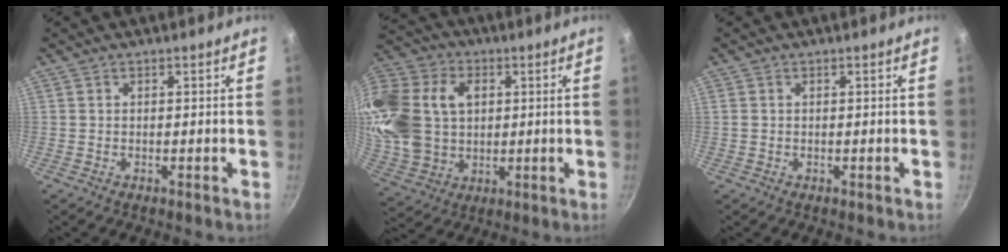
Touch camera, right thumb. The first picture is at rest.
{"total": 23.7, "force": [4.5, 17.7, 15.2], "torque": [-0.319, 0.019, 0.091]}
{"total": 0.8, "force": [0.1, 0.7, 0.4], "torque": [-0.007, 0.002, 0.003]}